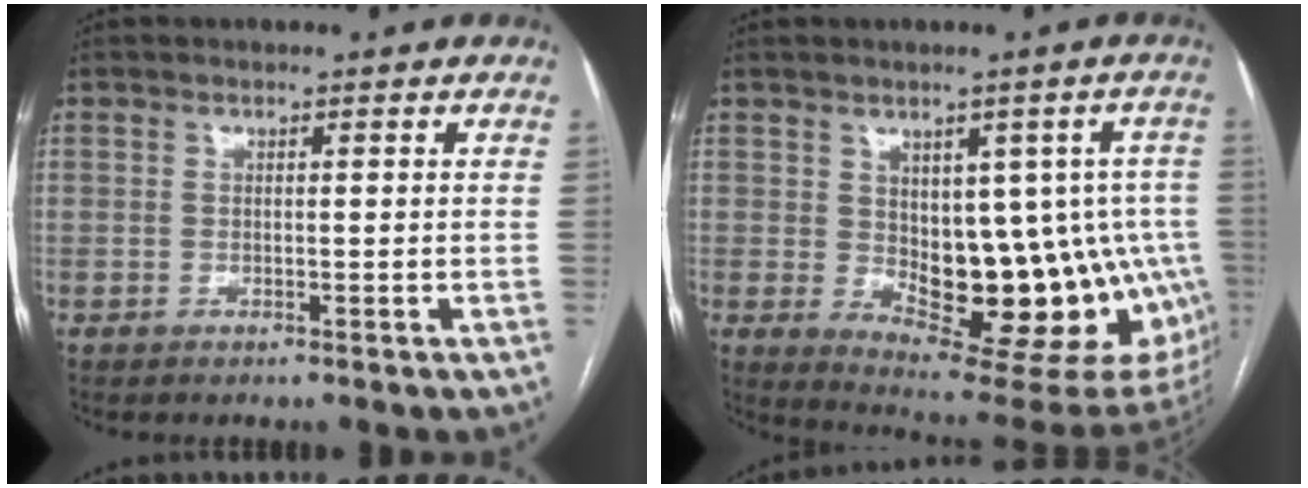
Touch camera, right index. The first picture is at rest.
{"total": 19.1, "force": [-2.1, 9.0, 16.8], "torque": [-0.143, 0.011, 0.000]}